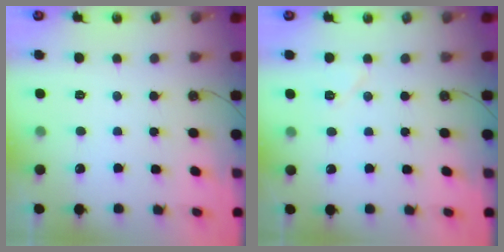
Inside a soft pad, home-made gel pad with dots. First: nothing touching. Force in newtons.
{"total": 5.5, "press": 5.3, "slide": 1.7}